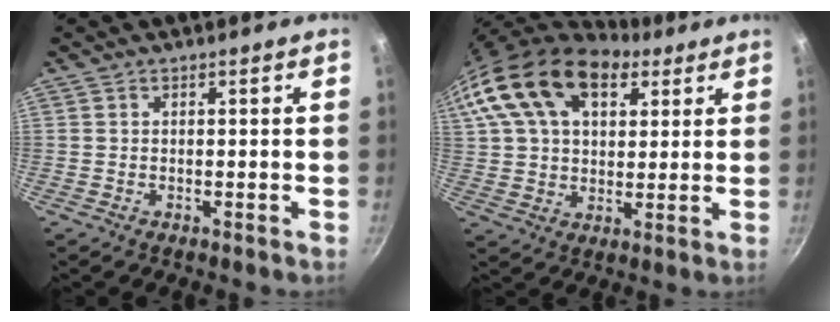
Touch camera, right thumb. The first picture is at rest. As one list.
[{"total": 20.6, "force": [10.3, 12.4, 12.8], "torque": [-0.224, -0.003, 0.176]}]